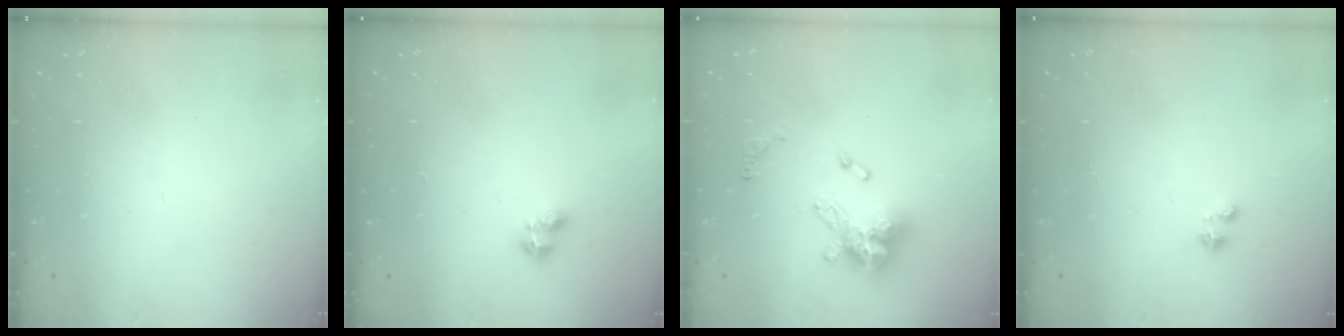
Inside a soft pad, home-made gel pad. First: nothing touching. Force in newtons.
{"total": 2.1, "press": 2.0, "slide": 0.8}
{"total": 13.4, "press": 13.4, "slide": 1.3}
{"total": 0.0}